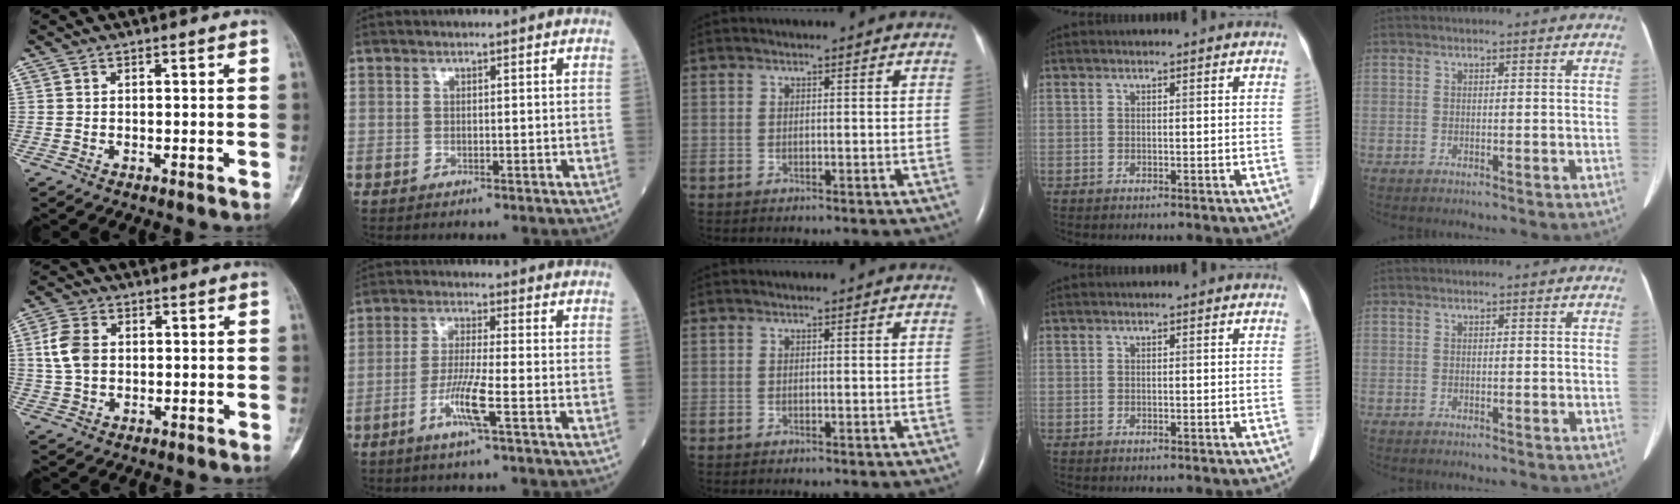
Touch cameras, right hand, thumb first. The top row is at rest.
{"thumb": {"total": 6.5, "force": [0.6, 4.7, 4.4], "torque": [-0.087, 0.008, 0.010]}, "index": {"total": 6.4, "force": [-2.7, -0.4, 5.8], "torque": [-0.115, -0.012, -0.056]}}